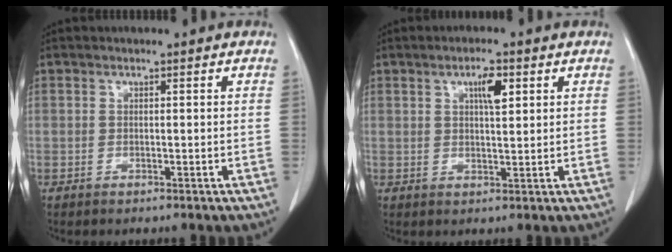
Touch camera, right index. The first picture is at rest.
{"total": 3.8, "force": [1.6, 0.9, 3.4], "torque": [-0.059, 0.000, 0.028]}